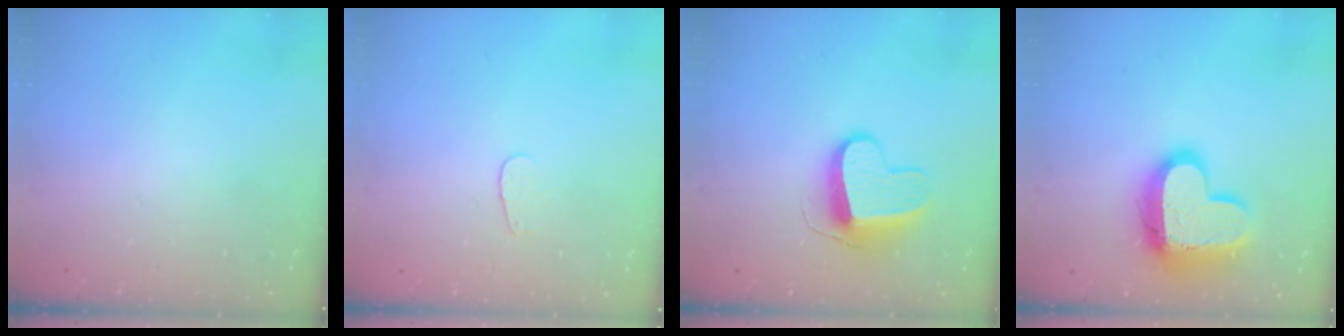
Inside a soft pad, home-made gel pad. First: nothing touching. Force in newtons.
{"total": 3.4, "press": 3.4, "slide": 0.4}
{"total": 10.6, "press": 10.6, "slide": 0.4}
{"total": 16.9, "press": 16.8, "slide": 1.3}